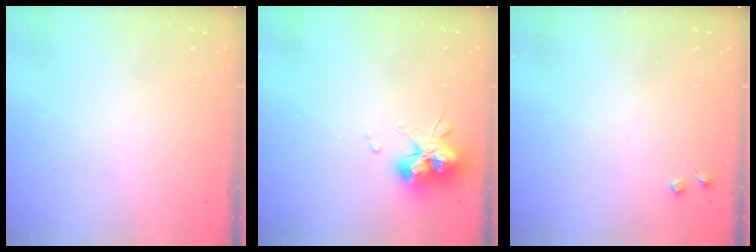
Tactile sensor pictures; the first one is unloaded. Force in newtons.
{"total": 15.1, "press": 15.0, "slide": 1.0}
{"total": 2.7, "press": 2.7, "slide": 0.4}